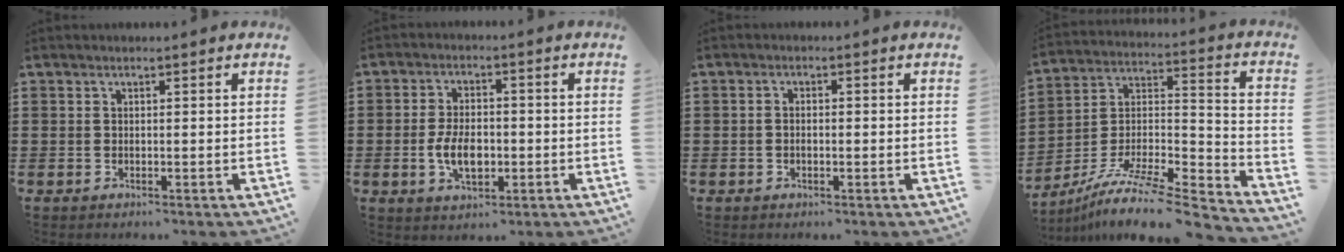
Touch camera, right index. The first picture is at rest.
{"total": 6.0, "force": [-1.1, 3.3, 4.9], "torque": [-0.095, -0.002, -0.022]}
{"total": 1.0, "force": [-0.4, 0.4, 0.9], "torque": [-0.018, -0.005, -0.006]}
{"total": 9.8, "force": [-7.9, 1.6, 5.6], "torque": [-0.103, 0.006, -0.157]}